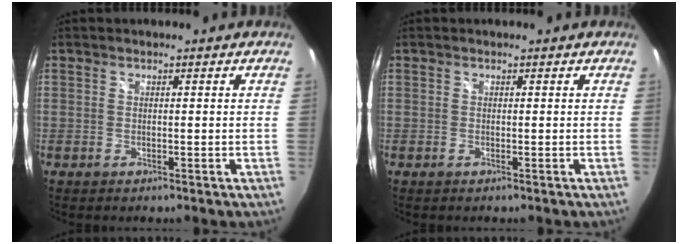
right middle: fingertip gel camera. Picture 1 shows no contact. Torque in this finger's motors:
{"motor_torque": [0.01, -0.06, 0.00, 0.01]}